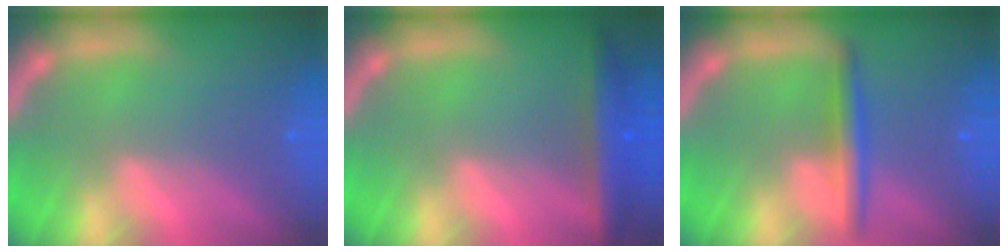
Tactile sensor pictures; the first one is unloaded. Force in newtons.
{"total": 4.5}
{"total": 3.0}